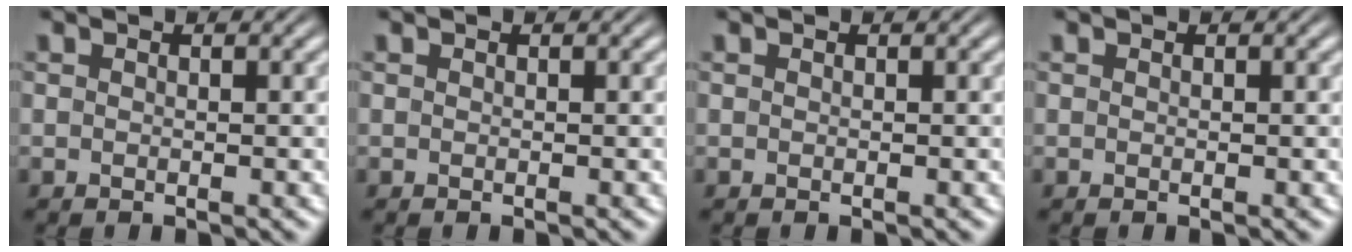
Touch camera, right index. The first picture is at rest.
{"total": 0.0}
{"total": 0.0}
{"total": 0.0}